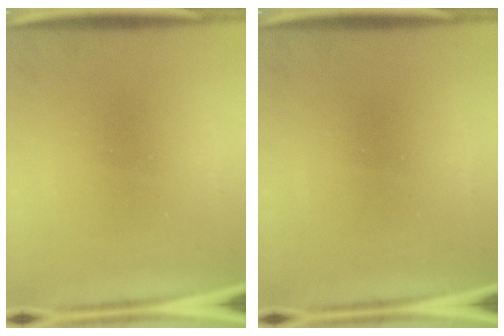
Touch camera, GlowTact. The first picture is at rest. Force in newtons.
{"total": 0.0}